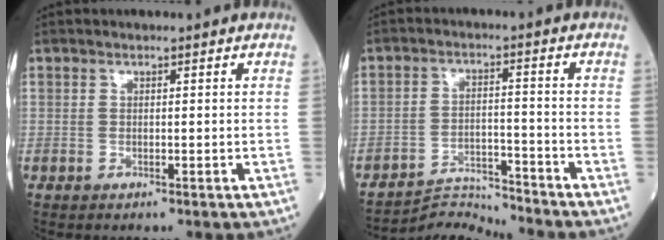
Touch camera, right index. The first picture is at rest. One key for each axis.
{"total": 6.8, "fx": -6.2, "fy": -1.6, "fz": -2.0, "tx": 0.029, "ty": 0.001, "tz": -0.111}